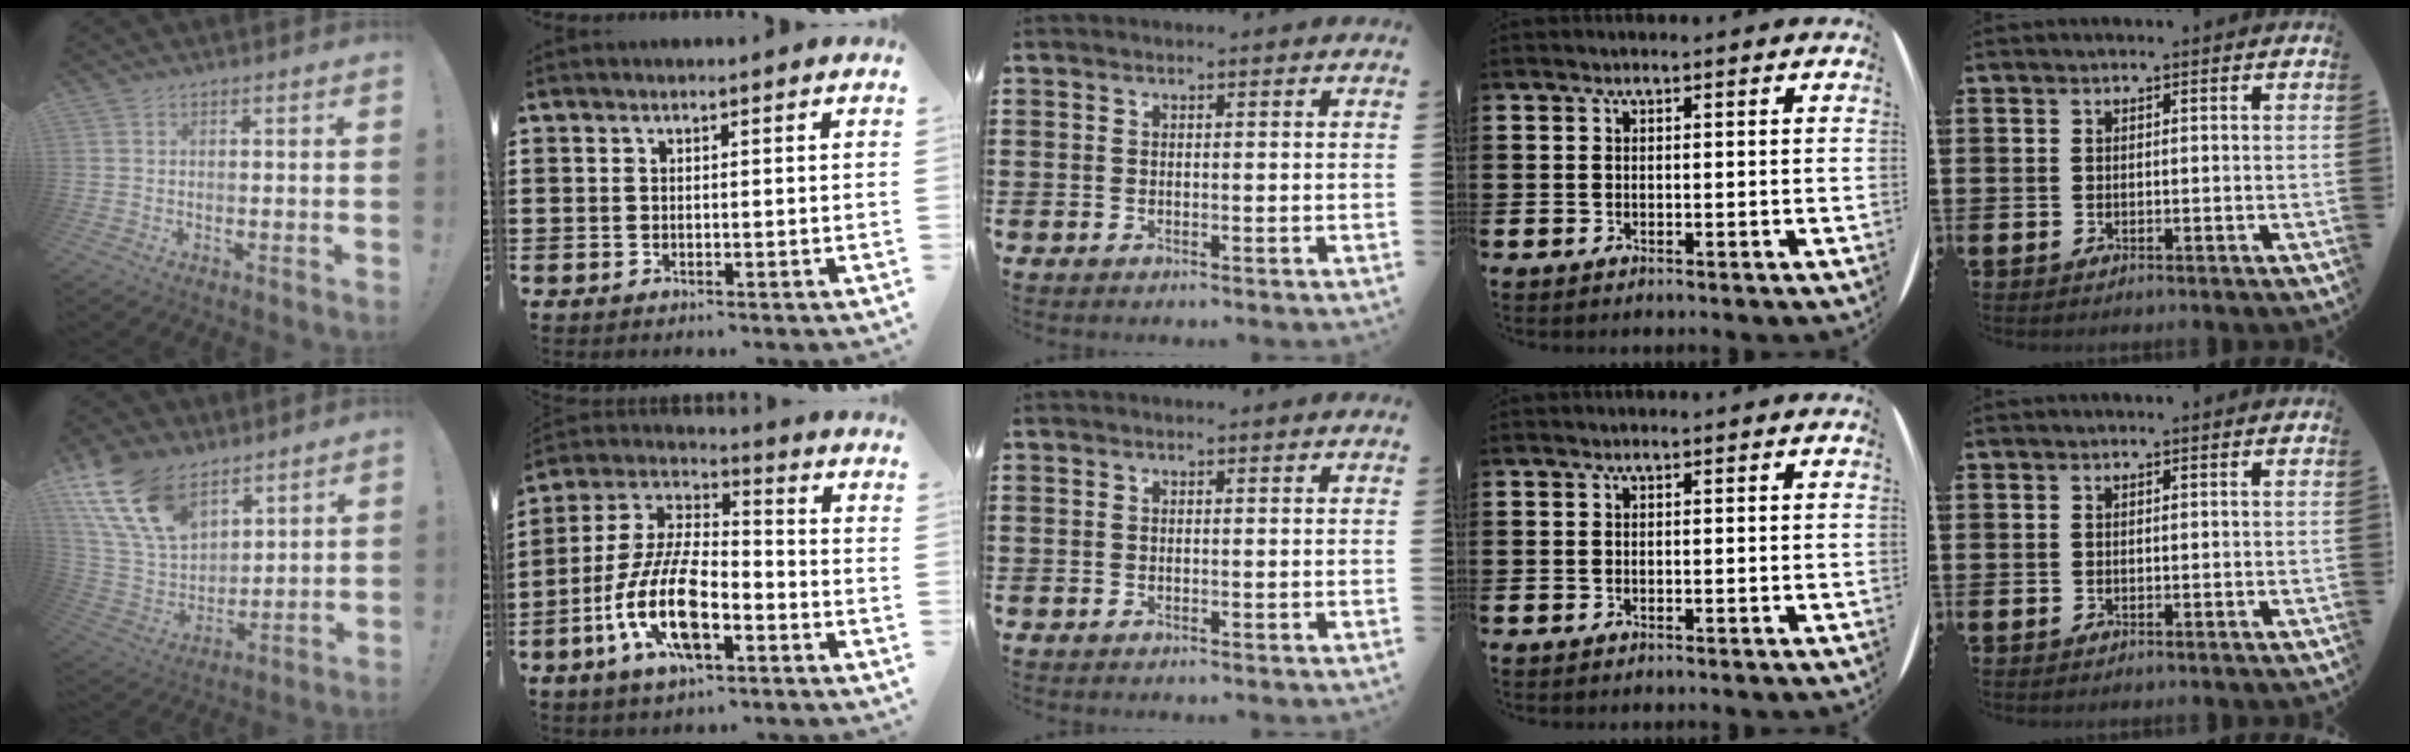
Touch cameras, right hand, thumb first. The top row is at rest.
{"thumb": {"total": 18.6, "force": [11.5, 10.5, 10.2], "torque": [-0.217, -0.062, 0.217]}, "index": {"total": 13.3, "force": [-5.5, 5.2, 11.0], "torque": [-0.255, -0.007, -0.109]}}